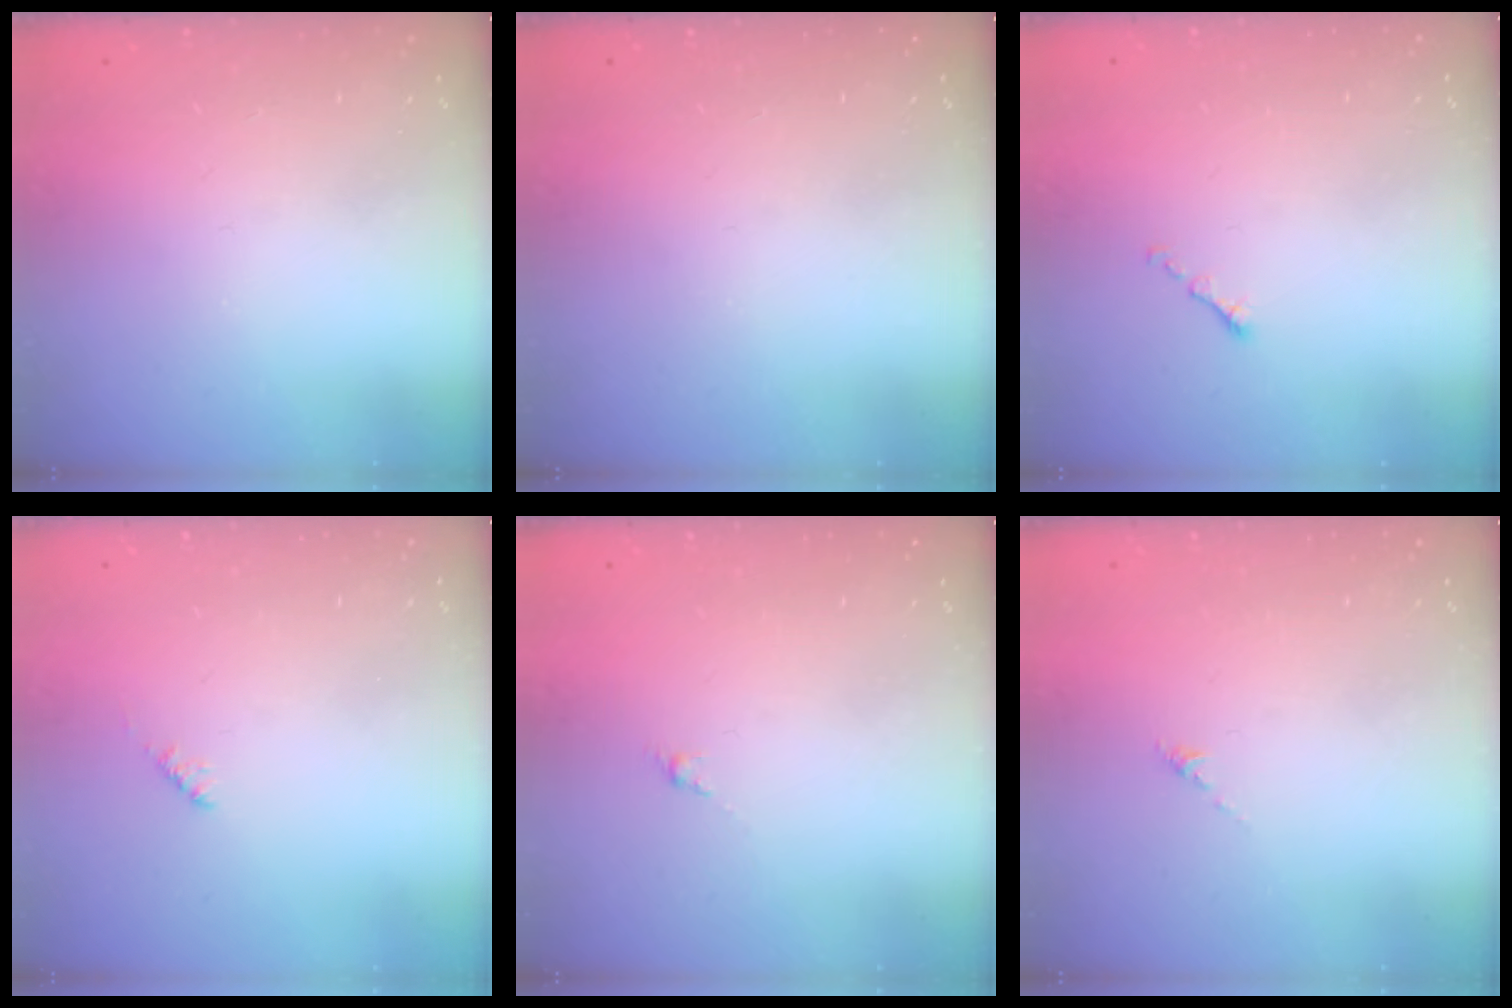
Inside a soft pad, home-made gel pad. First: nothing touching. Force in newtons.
{"total": 0.0}
{"total": 0.6, "press": 0.5, "slide": 0.2}
{"total": 3.1, "press": 3.1, "slide": 0.6}
{"total": 0.0}
{"total": 0.0}